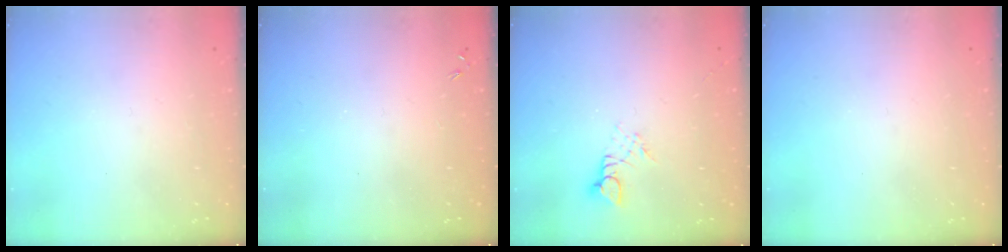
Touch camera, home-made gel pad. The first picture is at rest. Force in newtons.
{"total": 0.0}
{"total": 2.6, "press": 2.6, "slide": 0.3}
{"total": 0.0}